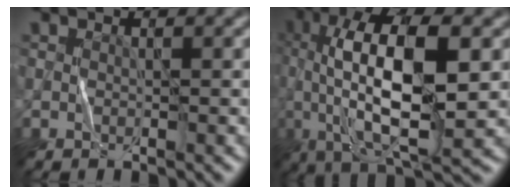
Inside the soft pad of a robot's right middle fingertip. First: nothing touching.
{"total": 12.4, "force": [0.4, 4.2, 11.7], "torque": [-0.217, 0.012, 0.004]}